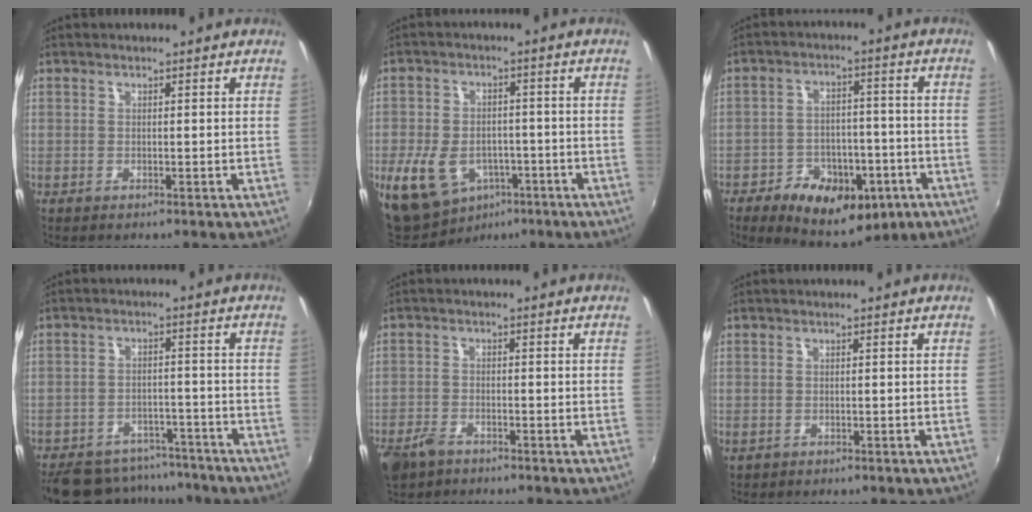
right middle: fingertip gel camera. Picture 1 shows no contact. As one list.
[{"total": 13.4, "force": [-6.0, 9.5, 7.2], "torque": [-0.184, -0.015, -0.083]}, {"total": 16.2, "force": [-8.6, 10.2, 9.1], "torque": [-0.179, 0.008, -0.114]}, {"total": 15.0, "force": [-12.7, 6.6, 4.6], "torque": [-0.112, 0.016, -0.170]}, {"total": 5.9, "force": [-3.9, 3.3, 2.8], "torque": [-0.082, -0.010, -0.074]}, {"total": 1.5, "force": [-0.4, 1.2, 0.8], "torque": [-0.018, -0.002, -0.002]}]